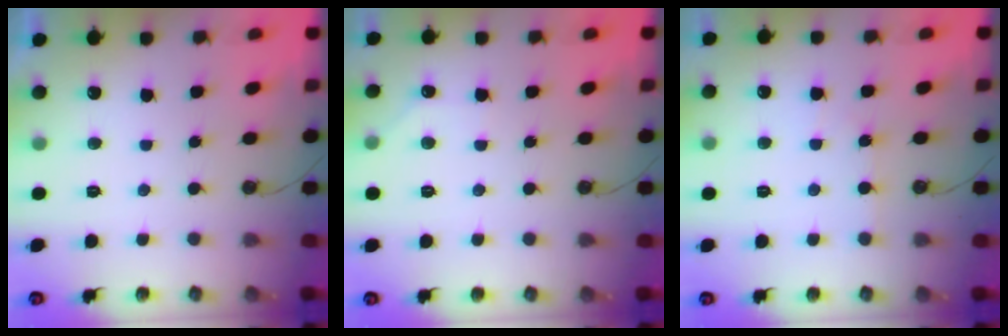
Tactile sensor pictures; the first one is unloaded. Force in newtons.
{"total": 3.3, "press": 3.3, "slide": 0.5}
{"total": 3.0, "press": 3.0, "slide": 0.4}